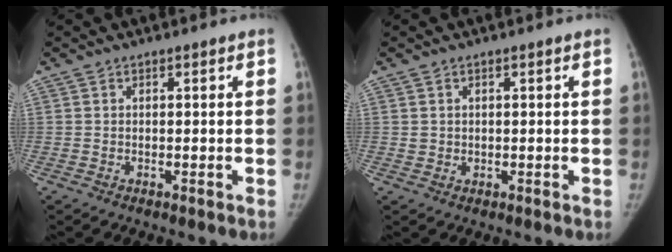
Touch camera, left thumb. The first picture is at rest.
{"total": 1.2, "force": [0.2, 1.1, 0.2], "torque": [0.007, 0.000, 0.005]}